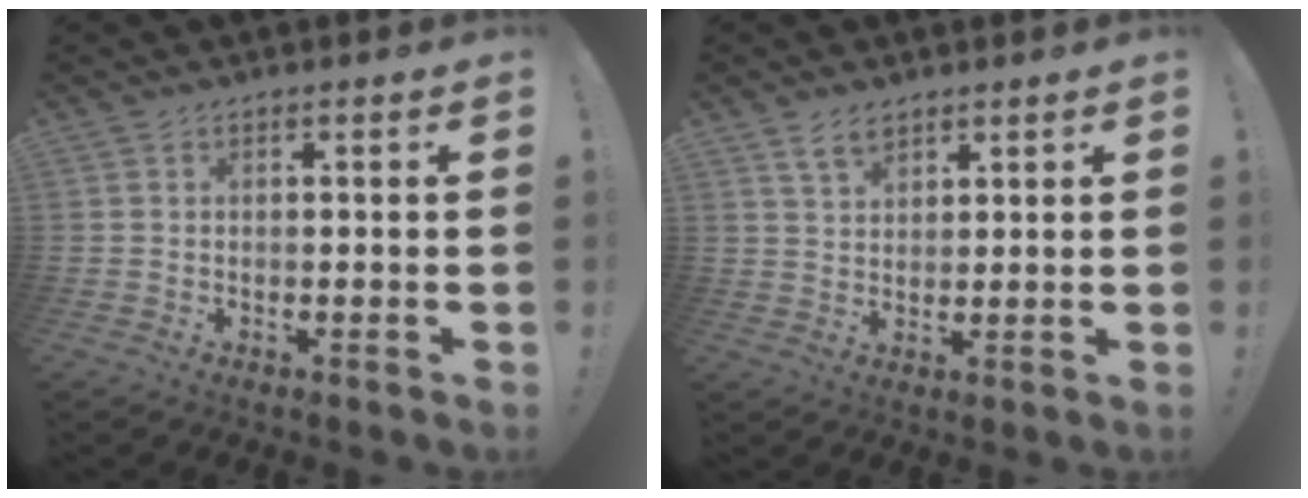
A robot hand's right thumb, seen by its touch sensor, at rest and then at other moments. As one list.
[{"total": 4.8, "force": [3.5, 2.6, 2.0], "torque": [-0.026, -0.015, 0.064]}]